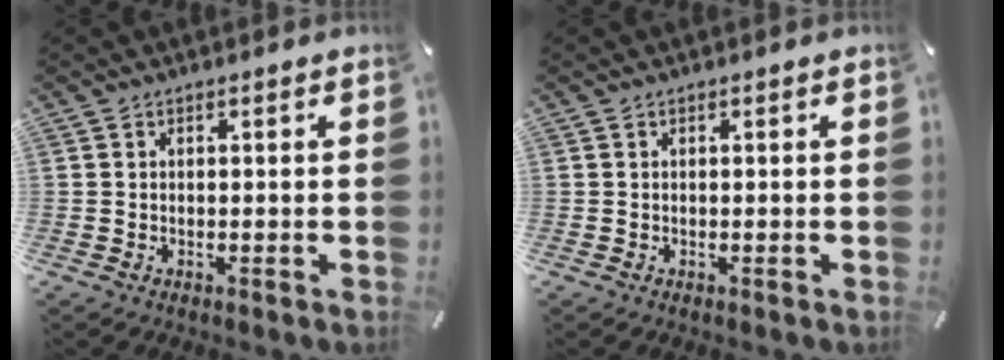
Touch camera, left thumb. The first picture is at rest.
{"total": 0.0}